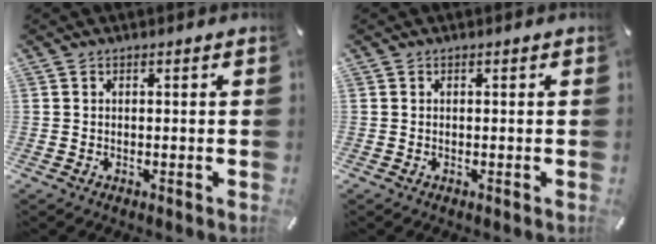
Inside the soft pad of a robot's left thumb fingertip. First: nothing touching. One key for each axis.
{"total": 0.0}